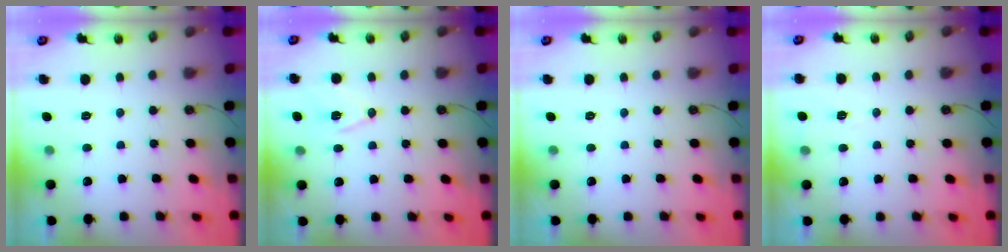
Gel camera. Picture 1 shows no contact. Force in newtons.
{"total": 9.9, "press": 9.3, "slide": 3.4}
{"total": 0.0}
{"total": 5.1, "press": 3.0, "slide": 4.2}